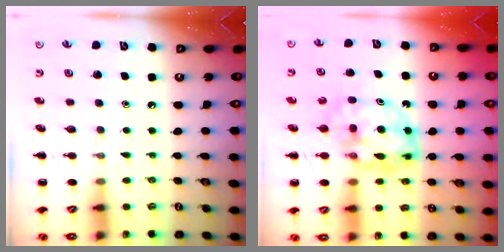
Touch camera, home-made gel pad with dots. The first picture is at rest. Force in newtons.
{"total": 8.2, "press": 8.0, "slide": 1.6}